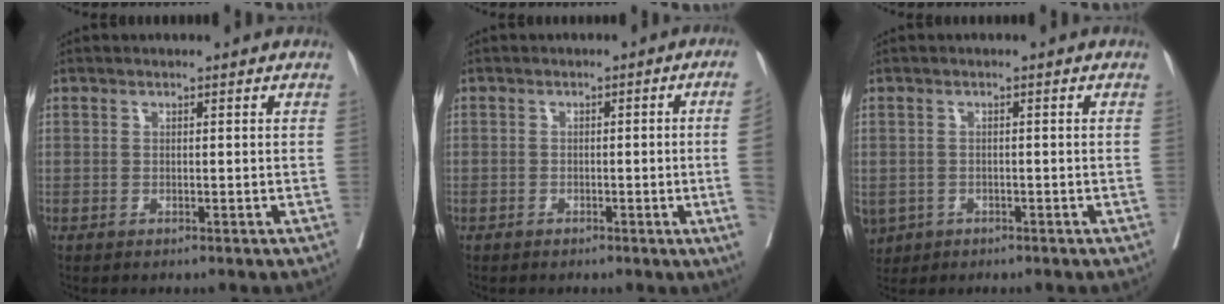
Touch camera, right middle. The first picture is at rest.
{"total": 5.3, "force": [-1.1, -1.3, 5.0], "torque": [-0.059, -0.005, -0.016]}
{"total": 5.6, "force": [-2.8, 4.5, 1.9], "torque": [-0.055, -0.005, -0.039]}